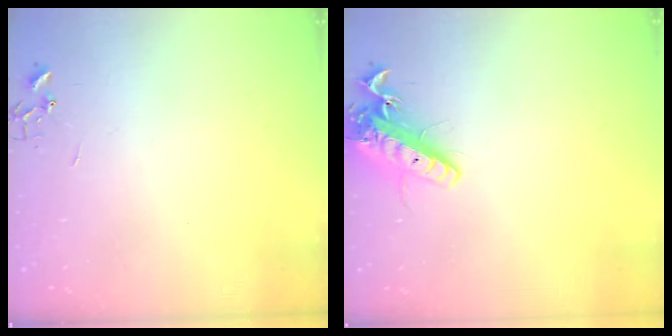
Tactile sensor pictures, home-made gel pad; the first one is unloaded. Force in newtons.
{"total": 14.5, "press": 14.2, "slide": 2.8}